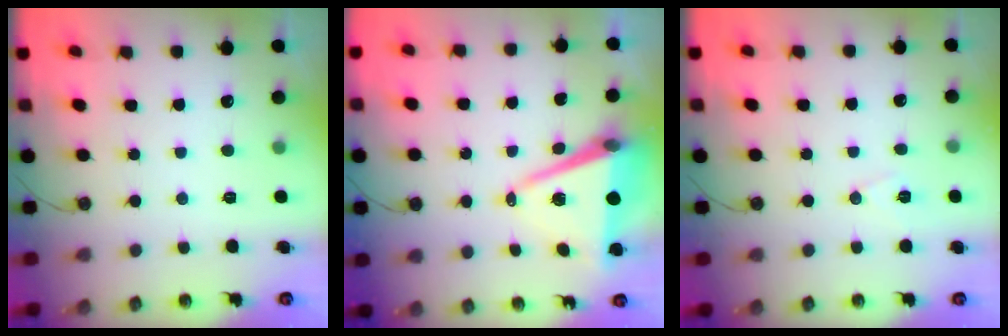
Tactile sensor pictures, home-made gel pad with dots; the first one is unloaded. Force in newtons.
{"total": 10.2, "press": 9.4, "slide": 4.0}
{"total": 6.8, "press": 5.1, "slide": 4.5}